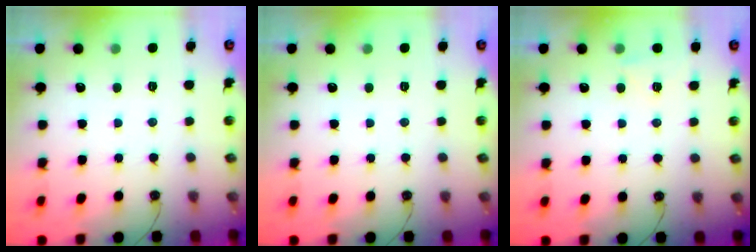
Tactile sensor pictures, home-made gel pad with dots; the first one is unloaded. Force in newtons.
{"total": 1.7, "press": 0.9, "slide": 1.5}
{"total": 2.7, "press": 2.6, "slide": 0.7}